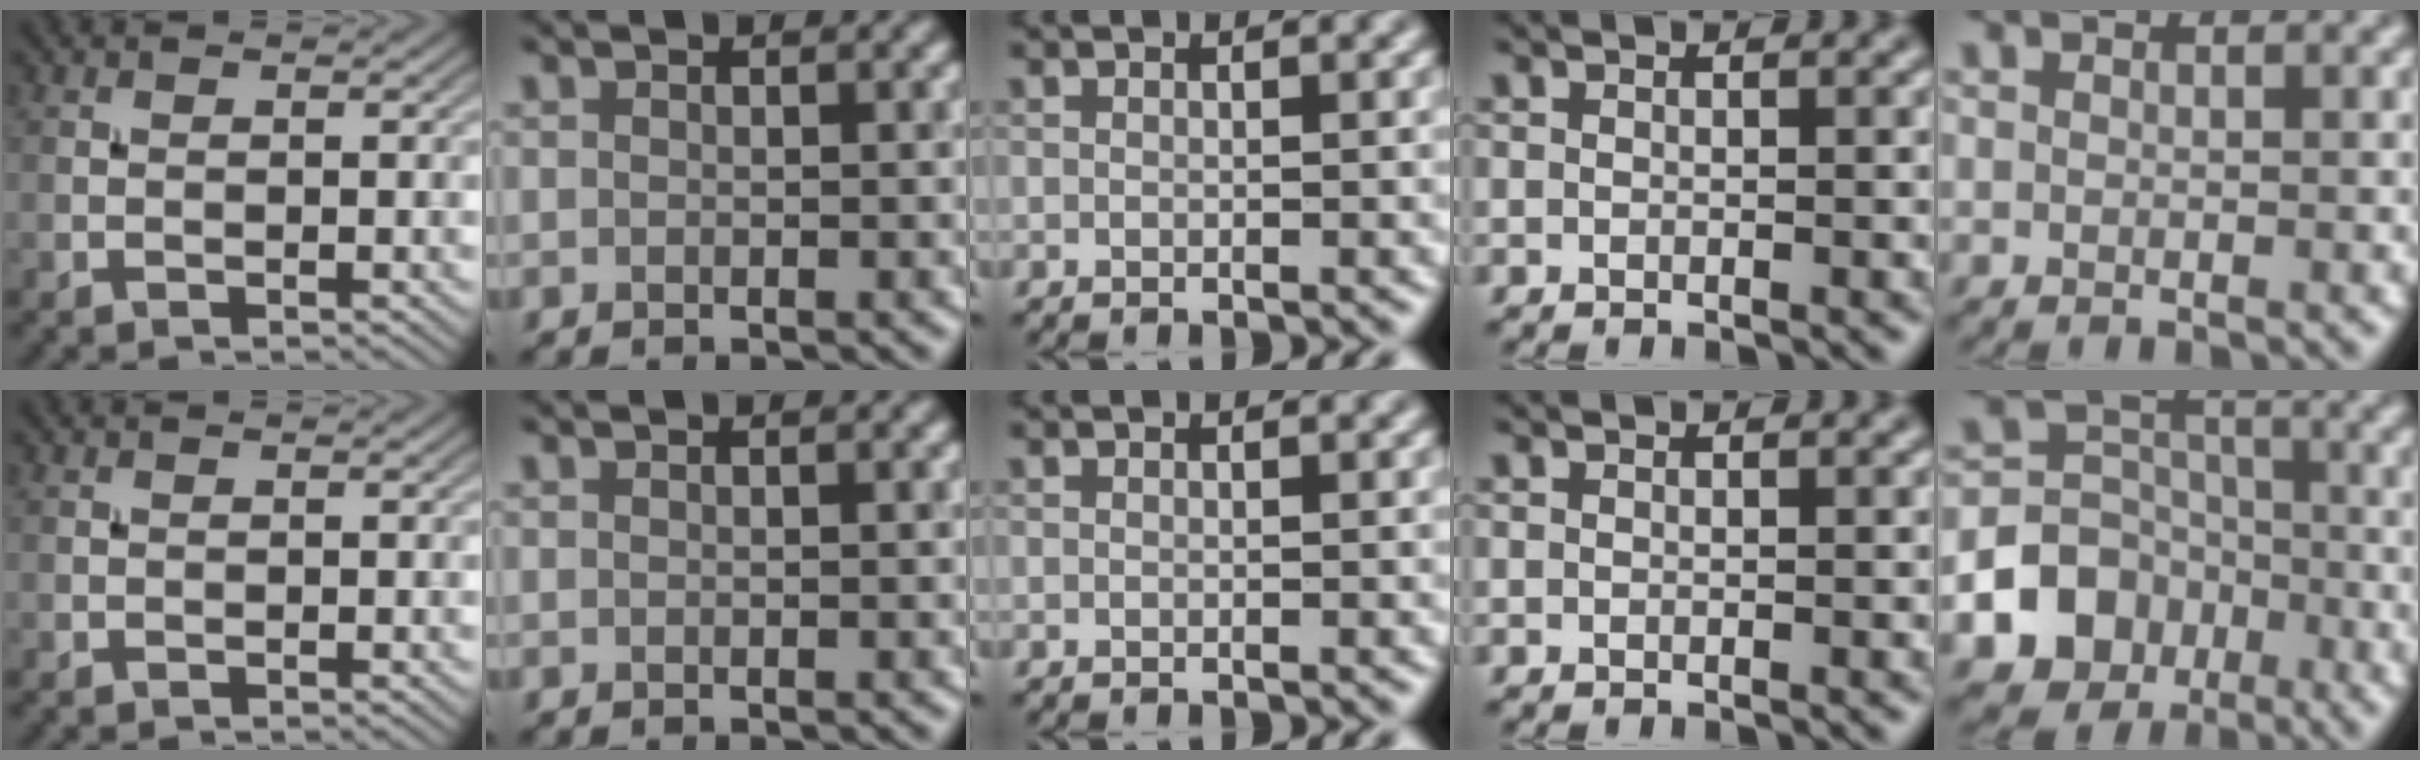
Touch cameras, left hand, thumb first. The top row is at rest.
{"little": {"total": 9.4, "force": [-4.4, 7.9, 2.6], "torque": [-0.032, -0.015, -0.101]}}